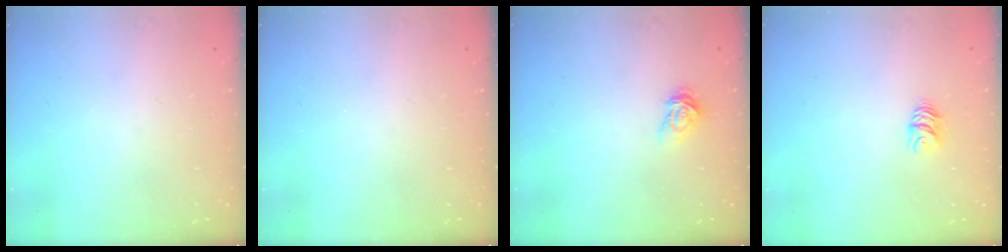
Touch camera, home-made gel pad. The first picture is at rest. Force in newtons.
{"total": 0.0}
{"total": 3.5, "press": 3.5, "slide": 0.3}
{"total": 5.5, "press": 5.5, "slide": 0.2}